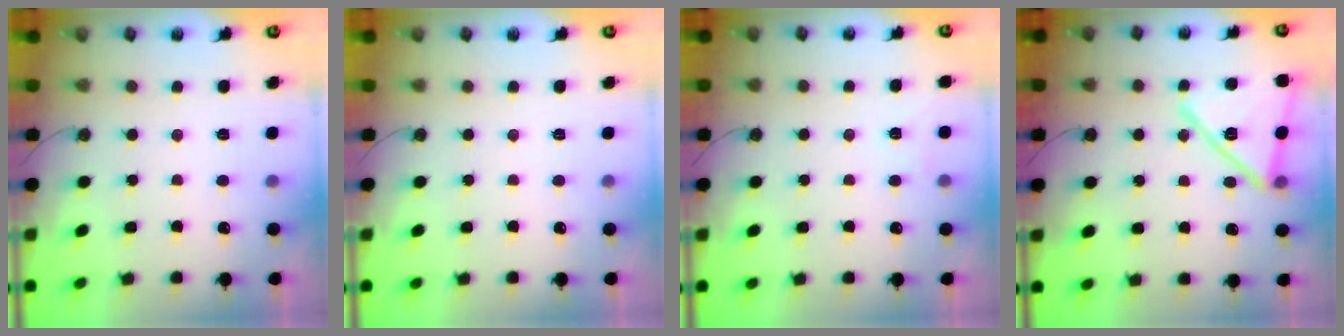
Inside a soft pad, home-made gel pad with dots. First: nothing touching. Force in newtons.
{"total": 0.0}
{"total": 3.8, "press": 3.6, "slide": 0.9}
{"total": 16.1, "press": 15.8, "slide": 3.2}